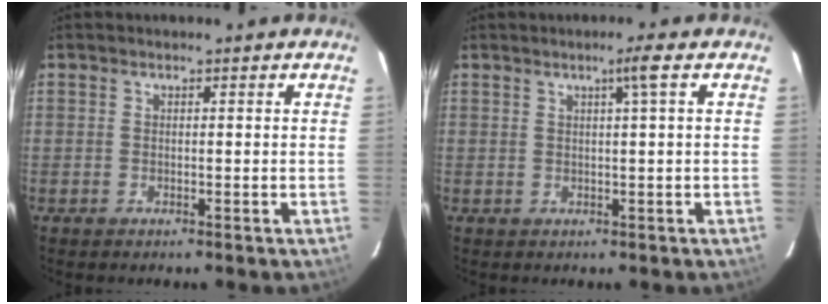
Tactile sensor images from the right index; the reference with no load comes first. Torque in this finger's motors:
{"motor_torque": [0.01, 0.00, 0.01, 0.04]}